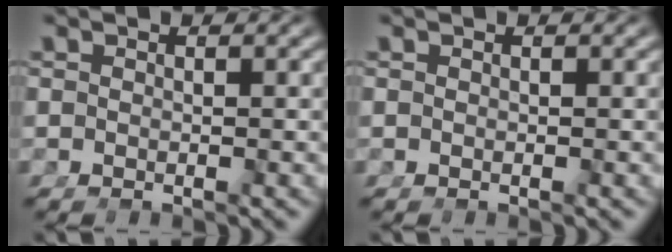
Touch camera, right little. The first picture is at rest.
{"total": 0.0}